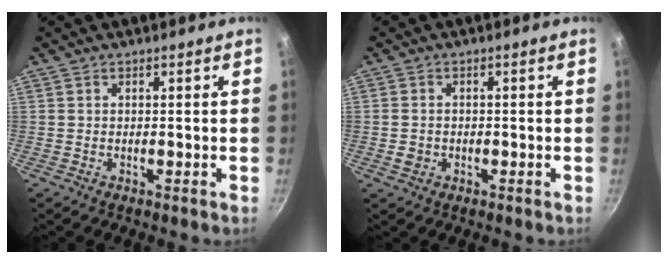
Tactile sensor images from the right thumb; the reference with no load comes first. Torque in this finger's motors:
{"motor_torque": [-0.22, 0.24, -0.33, 0.19, 0.00]}